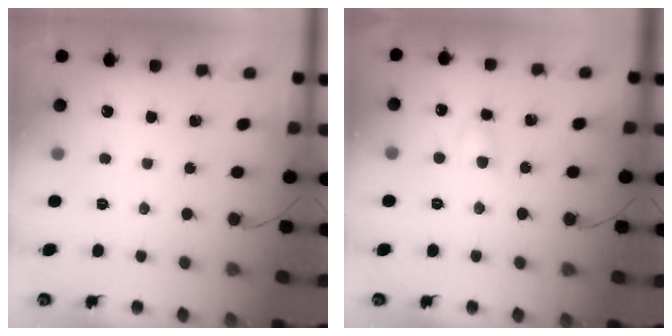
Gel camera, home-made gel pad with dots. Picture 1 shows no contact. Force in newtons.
{"total": 2.7, "press": 2.5, "slide": 1.0}